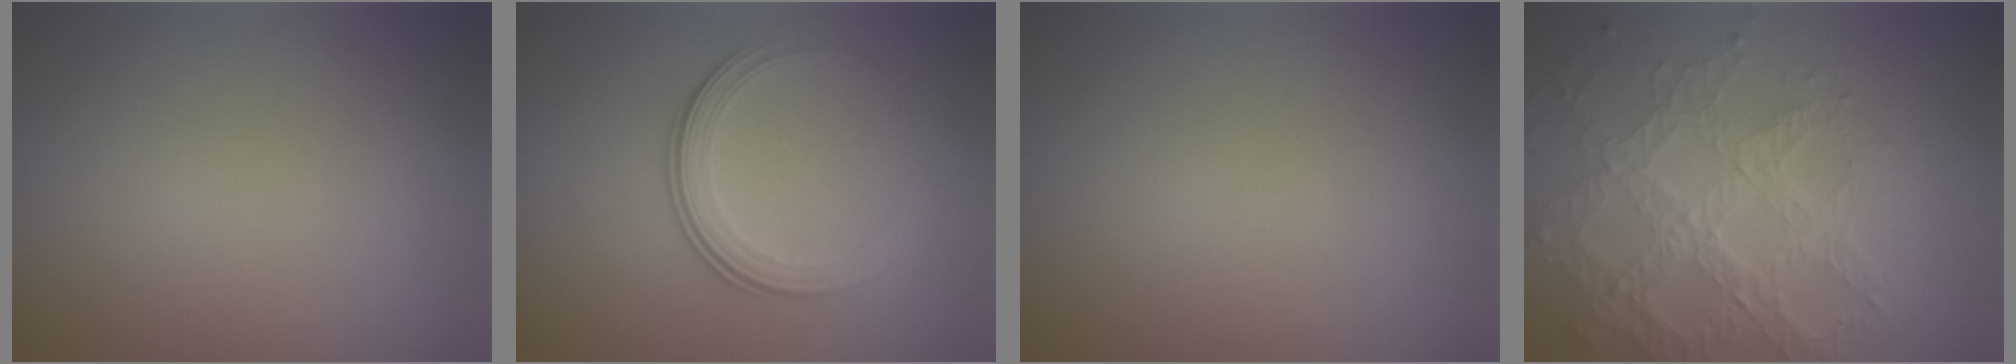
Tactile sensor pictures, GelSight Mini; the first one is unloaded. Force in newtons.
{"total": 3.6, "press": 2.4, "slide": 2.7}
{"total": 0.0}
{"total": 7.8, "press": 5.5, "slide": 5.5}